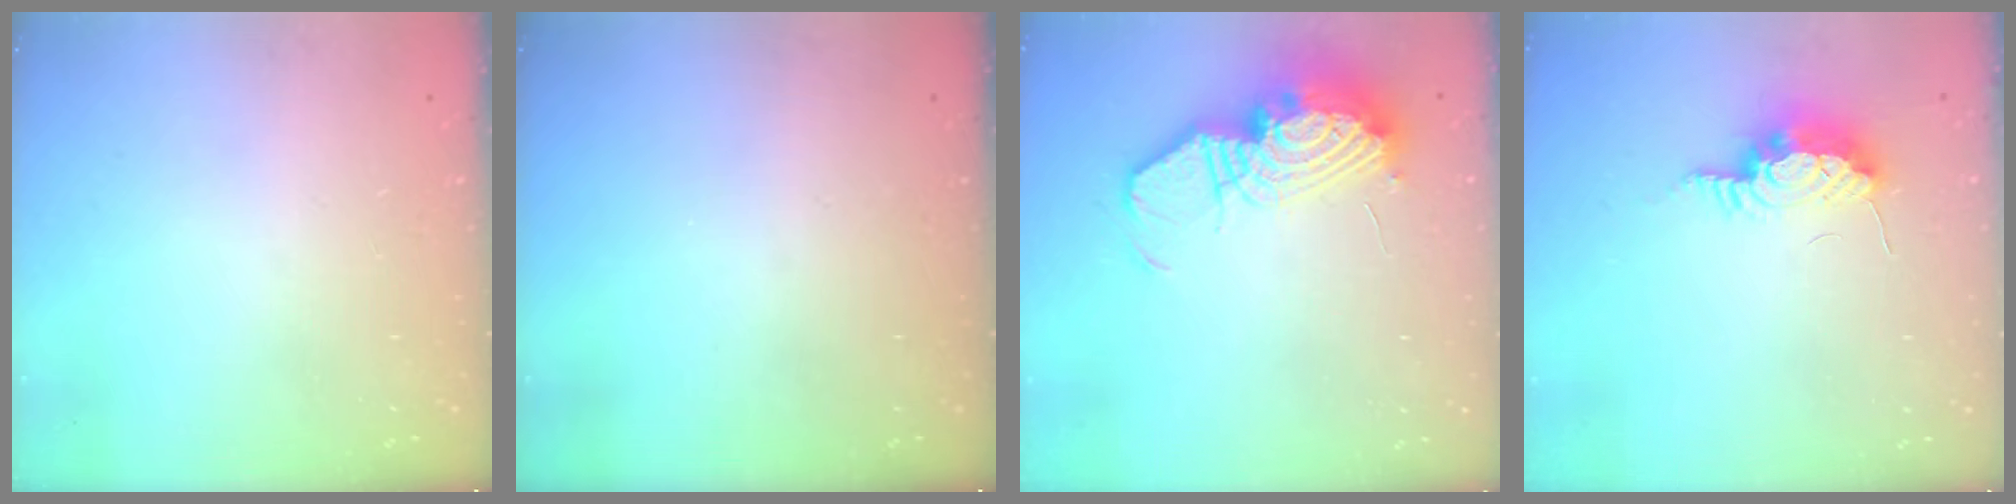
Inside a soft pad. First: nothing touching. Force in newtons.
{"total": 0.0}
{"total": 16.1, "press": 16.0, "slide": 1.3}
{"total": 9.2, "press": 8.9, "slide": 2.3}